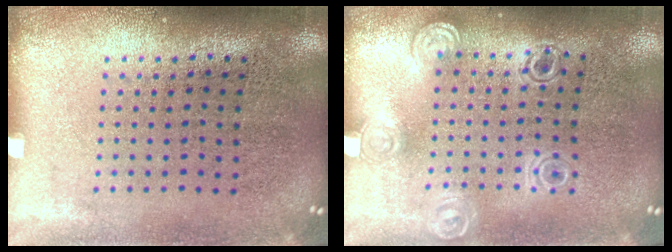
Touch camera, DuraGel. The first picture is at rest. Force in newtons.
{"total": 1.3, "press": 1.2, "slide": 0.4}